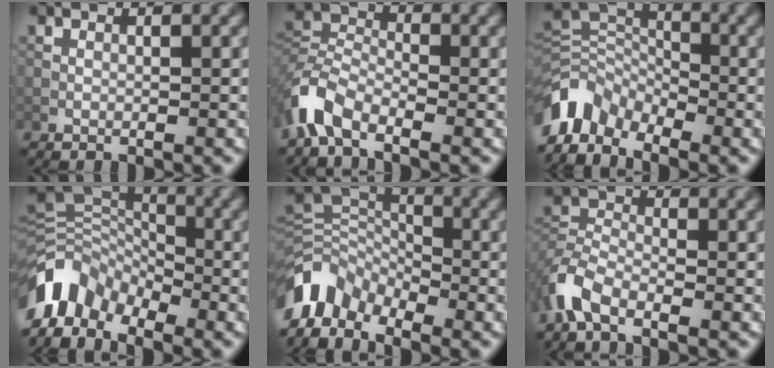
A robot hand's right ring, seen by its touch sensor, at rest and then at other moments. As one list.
[{"total": 4.9, "force": [-3.5, 2.4, 2.4], "torque": [-0.051, 0.001, -0.087]}, {"total": 5.8, "force": [-4.3, 3.2, 2.2], "torque": [-0.037, -0.003, -0.097]}, {"total": 7.7, "force": [-4.9, 4.5, 3.9], "torque": [-0.077, -0.004, -0.106]}, {"total": 6.4, "force": [-4.6, 3.6, 2.7], "torque": [-0.052, -0.005, -0.101]}, {"total": 4.3, "force": [-3.1, 2.1, 2.2], "torque": [-0.051, -0.001, -0.077]}]